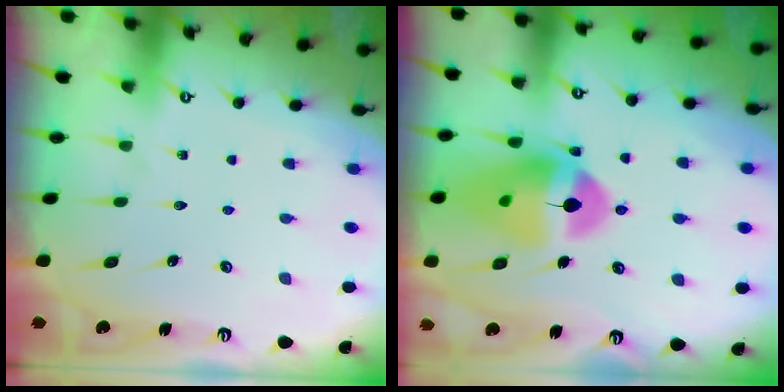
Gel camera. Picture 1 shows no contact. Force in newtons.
{"total": 16.0, "press": 15.9, "slide": 1.7}